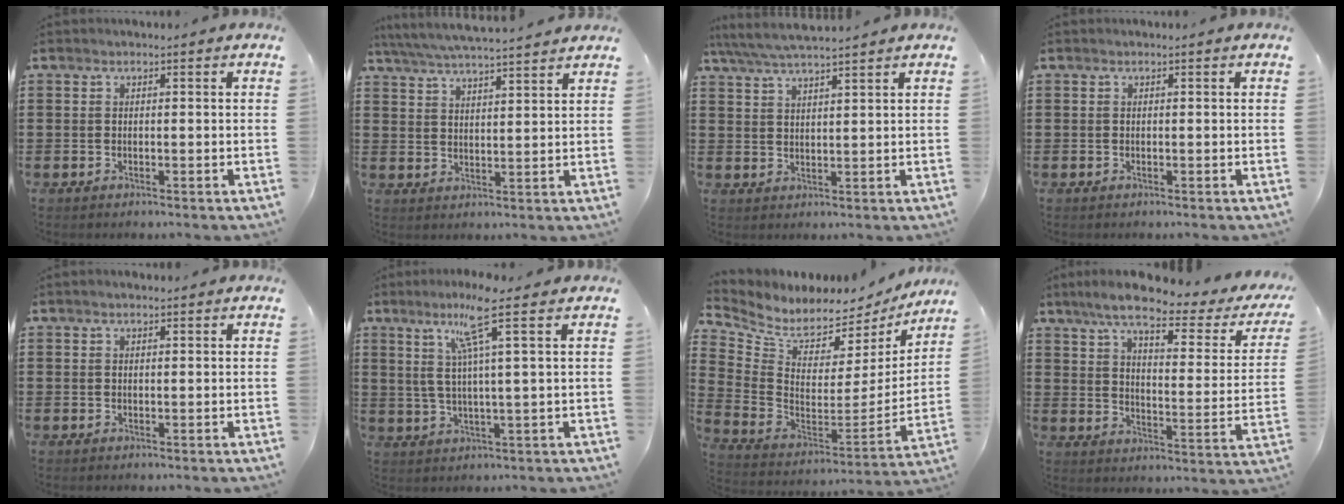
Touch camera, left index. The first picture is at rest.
{"total": 5.1, "force": [5.0, 0.1, 1.2], "torque": [-0.042, -0.024, 0.088]}
{"total": 4.4, "force": [4.1, 0.4, 1.6], "torque": [-0.044, -0.013, 0.074]}
{"total": 0.0}
{"total": 0.5, "force": [0.4, 0.2, 0.3], "torque": [-0.005, 0.002, 0.007]}
{"total": 8.7, "force": [4.5, -0.6, 7.4], "torque": [-0.156, 0.002, 0.073]}
{"total": 5.1, "force": [4.7, 1.8, 0.8], "torque": [-0.053, -0.053, 0.078]}
{"total": 7.8, "force": [5.7, 1.0, 5.2], "torque": [-0.117, -0.028, 0.092]}